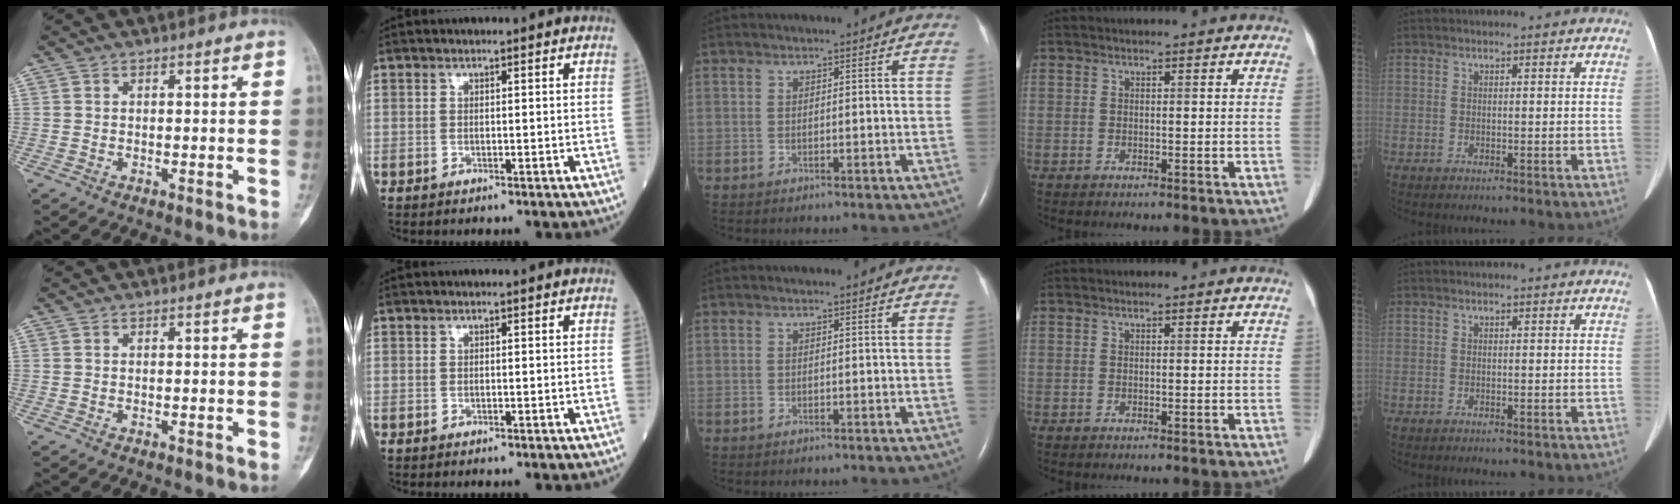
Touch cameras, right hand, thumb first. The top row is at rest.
{}